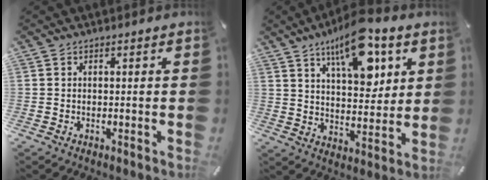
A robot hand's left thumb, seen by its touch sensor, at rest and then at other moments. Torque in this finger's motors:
{"motor_torque": [0.69, 1.03, 1.49, -1.29, 0.20]}